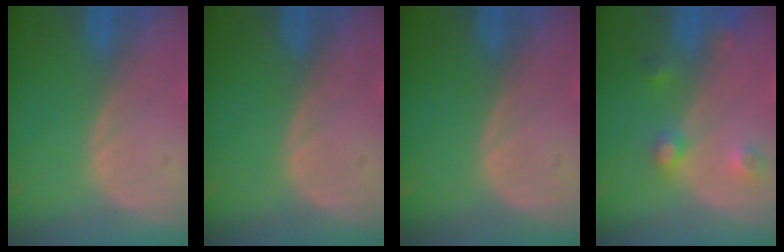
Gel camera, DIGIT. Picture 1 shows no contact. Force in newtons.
{"total": 0.0}
{"total": 0.0}
{"total": 4.4, "press": 3.9, "slide": 2.1}